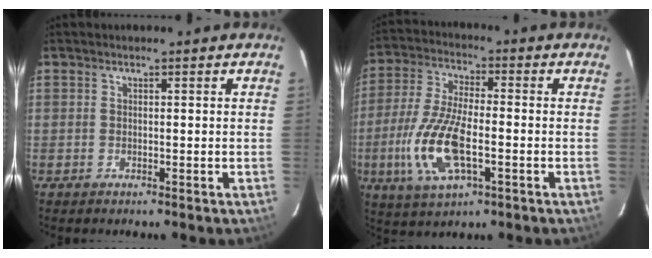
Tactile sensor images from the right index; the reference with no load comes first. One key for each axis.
{"total": 14.4, "fx": -4.0, "fy": 5.6, "fz": 12.6, "tx": -0.274, "ty": -0.008, "tz": -0.077}